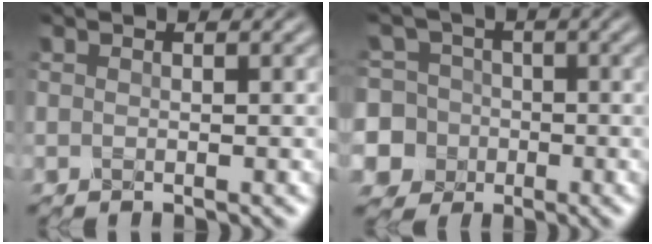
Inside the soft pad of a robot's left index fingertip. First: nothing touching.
{"total": 11.6, "force": [-3.0, 10.9, 2.6], "torque": [-0.086, 0.009, -0.080]}